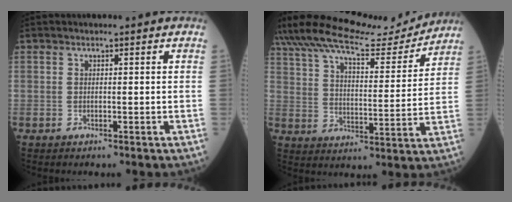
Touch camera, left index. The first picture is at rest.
{"total": 18.0, "force": [16.7, 2.5, 6.2], "torque": [-0.122, 0.003, 0.256]}